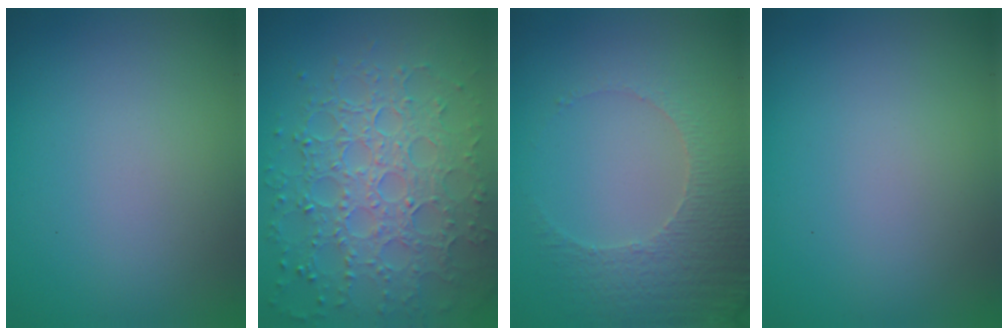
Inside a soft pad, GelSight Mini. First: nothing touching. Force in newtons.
{"total": 8.2, "press": 5.9, "slide": 5.7}
{"total": 4.7, "press": 3.5, "slide": 3.1}
{"total": 0.0}